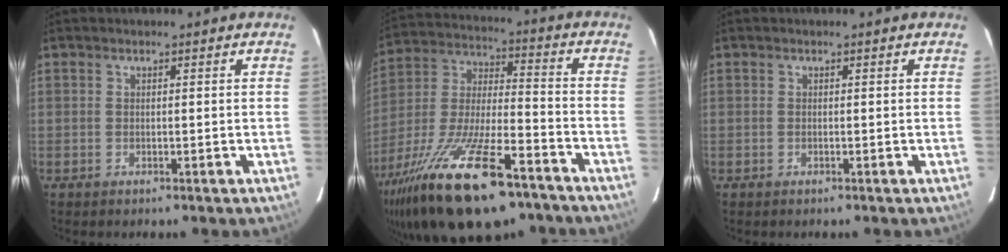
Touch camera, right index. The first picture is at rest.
{"total": 23.1, "force": [-15.1, 5.5, 16.7], "torque": [-0.323, -0.031, -0.264]}
{"total": 0.0}